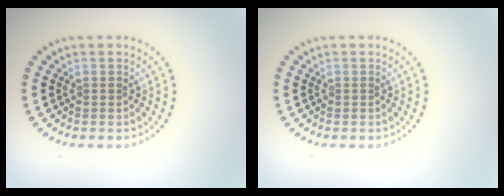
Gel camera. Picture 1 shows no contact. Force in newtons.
{"total": 0.0}